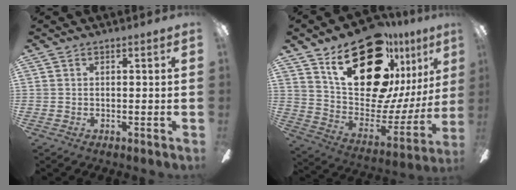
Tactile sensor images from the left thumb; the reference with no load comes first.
{"total": 29.5, "force": [16.8, 15.2, 19.0], "torque": [-0.295, -0.110, 0.313]}